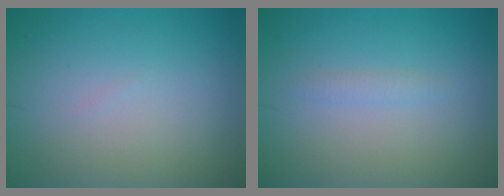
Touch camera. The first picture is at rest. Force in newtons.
{"total": 0.8, "press": 0.8, "slide": 0.1}